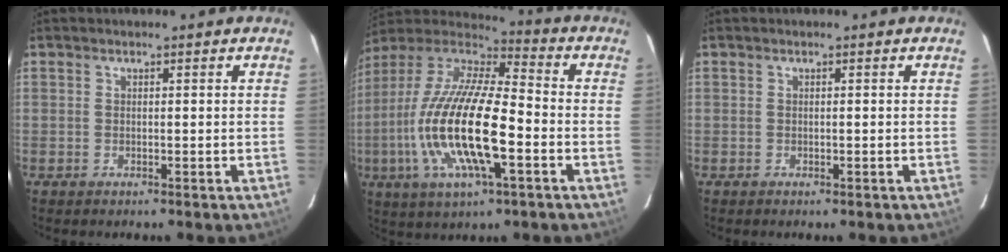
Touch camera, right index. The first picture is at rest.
{"total": 22.4, "force": [-5.6, 6.8, 20.6], "torque": [-0.410, -0.024, -0.110]}
{"total": 0.0}